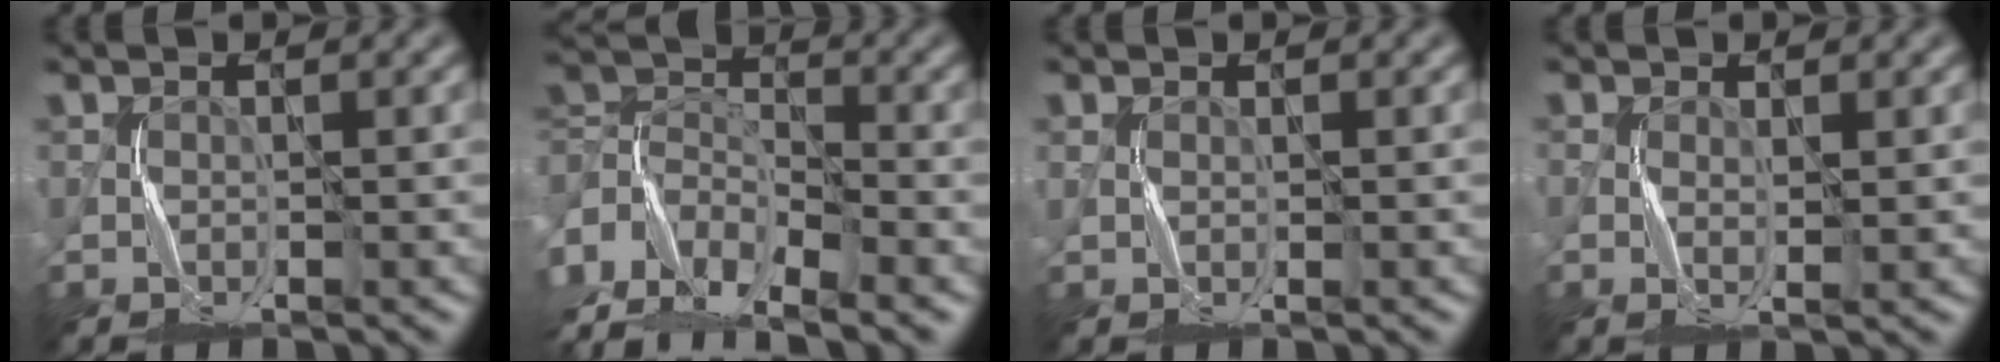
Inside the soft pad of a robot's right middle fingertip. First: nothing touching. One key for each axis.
{"total": 9.6, "fx": -6.8, "fy": 4.6, "fz": 5.0, "tx": -0.096, "ty": 0.008, "tz": -0.146}
{"total": 0.0}
{"total": 0.8, "fx": -0.1, "fy": 0.0, "fz": 0.8, "tx": -0.018, "ty": 0.000, "tz": -0.003}